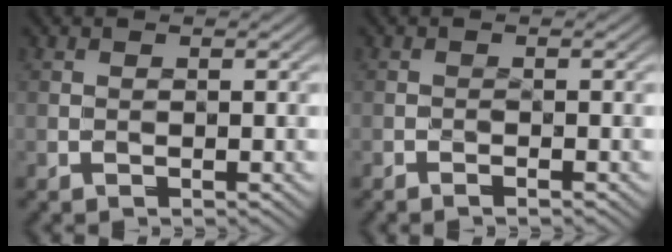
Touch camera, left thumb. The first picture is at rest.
{"total": 0.8, "force": [-0.7, -0.3, 0.2], "torque": [-0.007, -0.001, -0.013]}